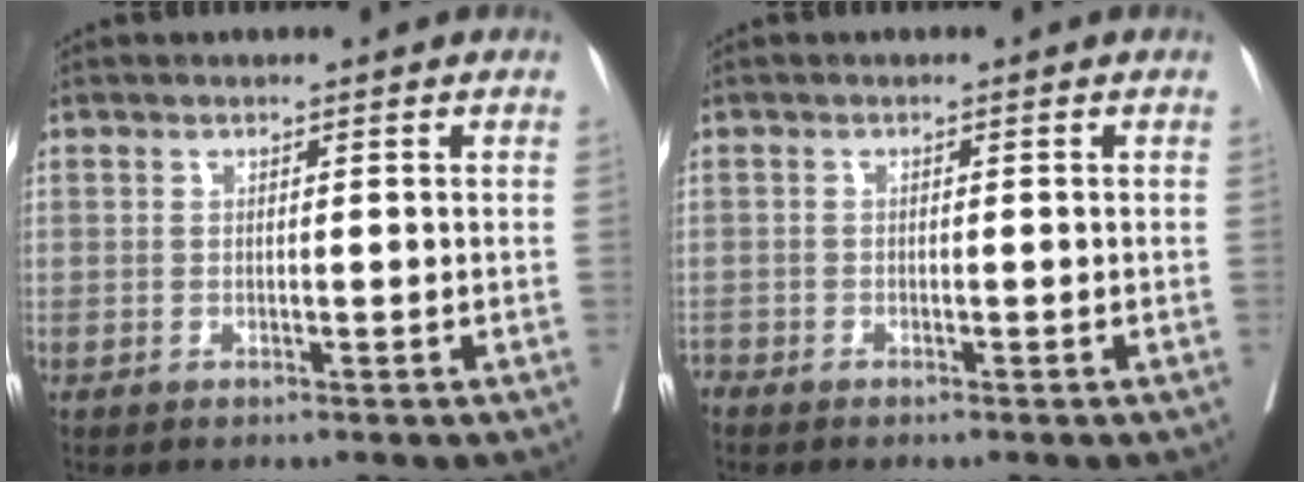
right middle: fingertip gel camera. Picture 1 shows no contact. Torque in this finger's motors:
{"motor_torque": [-0.33, -0.05, 0.01, -0.01]}